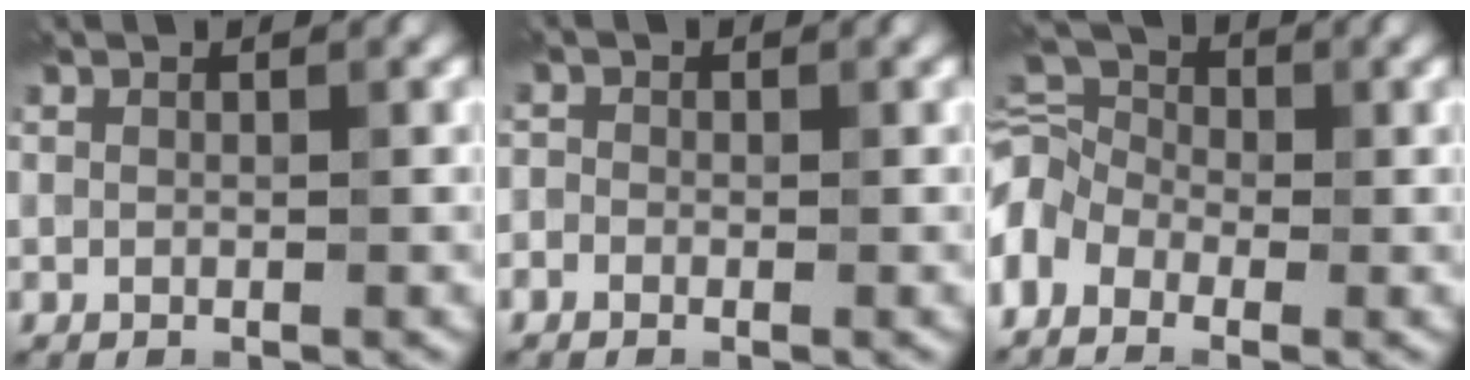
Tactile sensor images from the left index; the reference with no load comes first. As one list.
[{"total": 0.9, "force": [-0.7, 0.5, -0.3], "torque": [0.013, 0.000, -0.014]}, {"total": 4.4, "force": [-2.8, 2.6, 2.3], "torque": [-0.054, 0.000, -0.060]}]